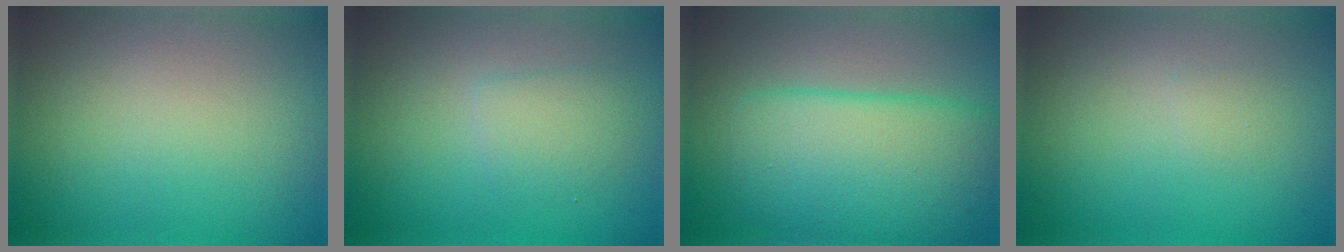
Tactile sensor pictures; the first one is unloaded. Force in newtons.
{"total": 1.9, "press": 1.9, "slide": 0.1}
{"total": 7.8, "press": 7.8, "slide": 0.1}
{"total": 0.6, "press": 0.6, "slide": 0.1}